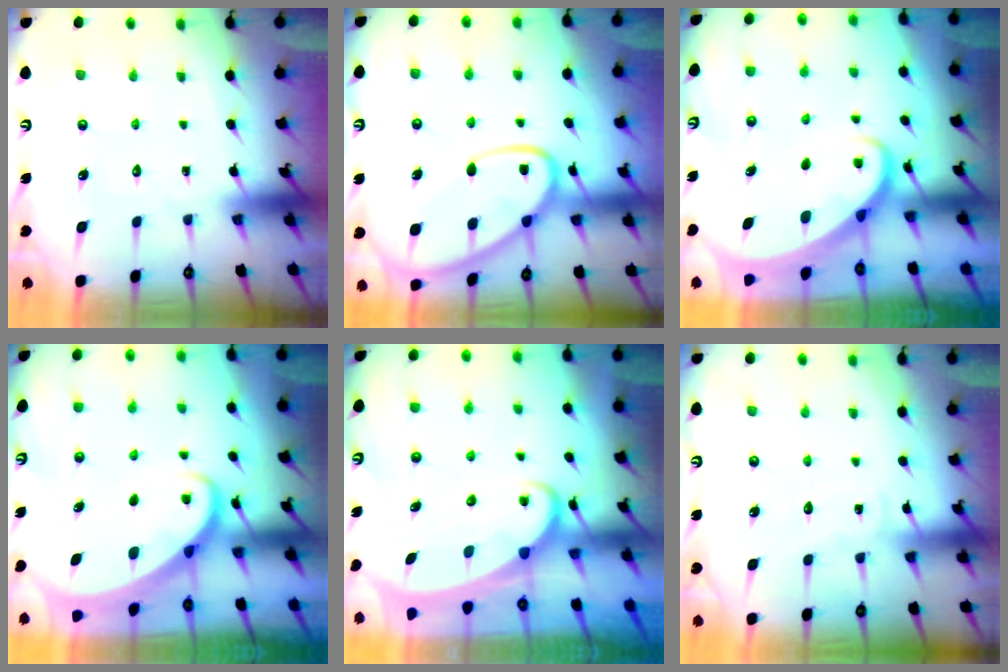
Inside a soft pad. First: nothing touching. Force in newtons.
{"total": 13.4, "press": 13.4, "slide": 1.2}
{"total": 2.6, "press": 2.6, "slide": 0.3}
{"total": 2.6, "press": 2.6, "slide": 0.3}
{"total": 2.8, "press": 2.8, "slide": 0.2}
{"total": 6.1, "press": 6.1, "slide": 0.4}